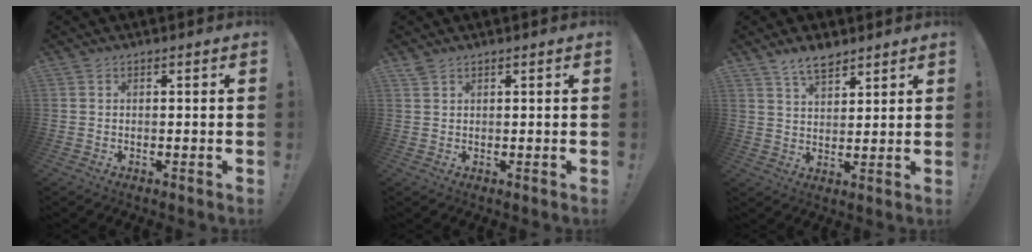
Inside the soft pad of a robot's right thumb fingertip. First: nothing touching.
{"total": 1.6, "force": [1.3, 0.6, 0.7], "torque": [-0.014, -0.002, 0.025]}
{"total": 6.7, "force": [5.3, 2.8, 3.0], "torque": [-0.058, -0.025, 0.098]}